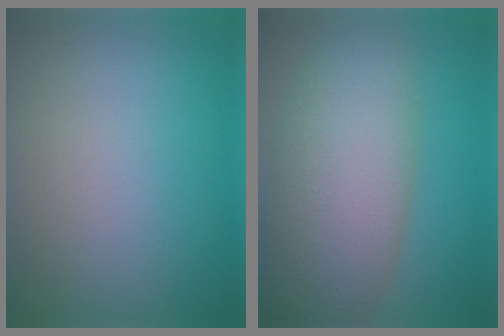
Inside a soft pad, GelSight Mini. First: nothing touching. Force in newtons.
{"total": 9.6, "press": 9.5, "slide": 0.7}